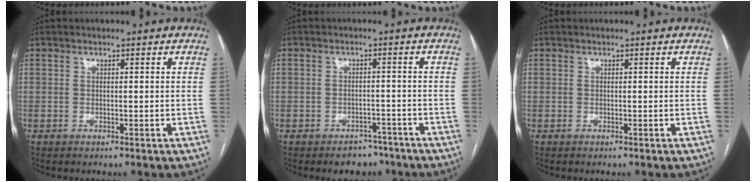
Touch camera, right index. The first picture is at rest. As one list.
[{"total": 4.1, "force": [-3.1, 2.6, 0.7], "torque": [-0.002, 0.013, -0.039]}, {"total": 0.0}]